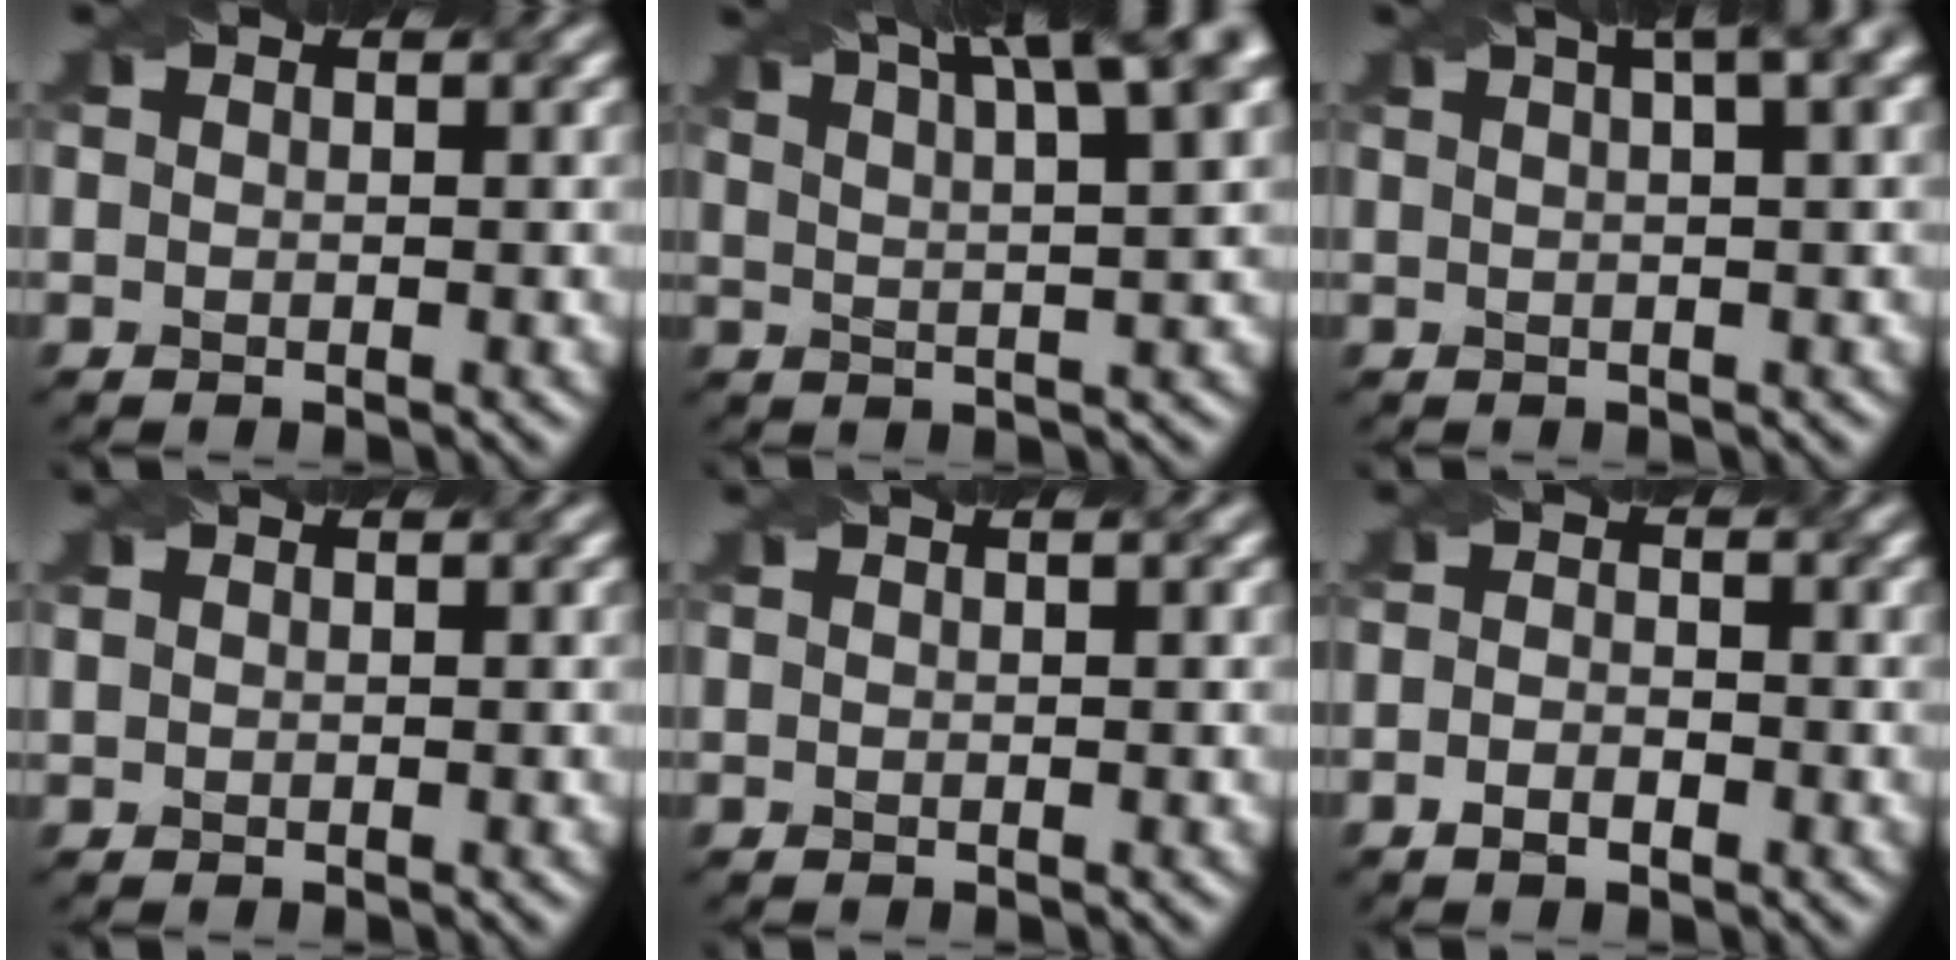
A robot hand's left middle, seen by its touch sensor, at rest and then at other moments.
{"total": 13.8, "force": [8.5, 4.5, 9.9], "torque": [-0.110, 0.058, 0.087]}
{"total": 8.5, "force": [4.4, 3.5, 6.4], "torque": [-0.039, 0.050, 0.031]}
{"total": 0.5, "force": [0.4, 0.3, 0.1], "torque": [-0.002, 0.001, 0.010]}
{"total": 0.8, "force": [0.5, 0.2, 0.7], "torque": [-0.011, 0.001, 0.003]}
{"total": 1.8, "force": [-0.9, 1.0, 1.2], "torque": [-0.015, -0.003, -0.017]}